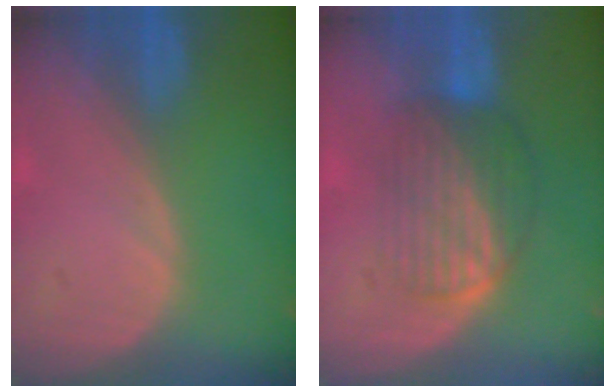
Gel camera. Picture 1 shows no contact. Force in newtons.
{"total": 6.5, "press": 6.3, "slide": 1.7}